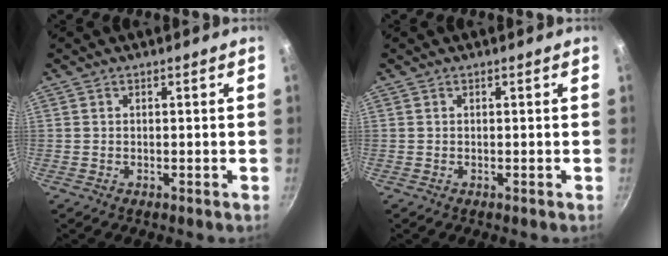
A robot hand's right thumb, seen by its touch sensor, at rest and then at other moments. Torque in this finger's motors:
{"motor_torque": [-0.01, 0.01, 0.01, 0.04, 0.01]}